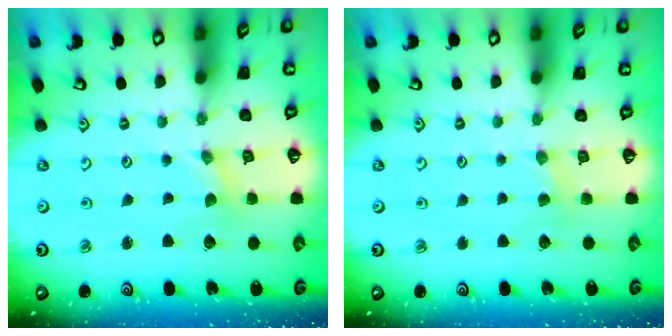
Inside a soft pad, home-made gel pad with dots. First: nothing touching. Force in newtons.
{"total": 2.2, "press": 2.2, "slide": 0.4}